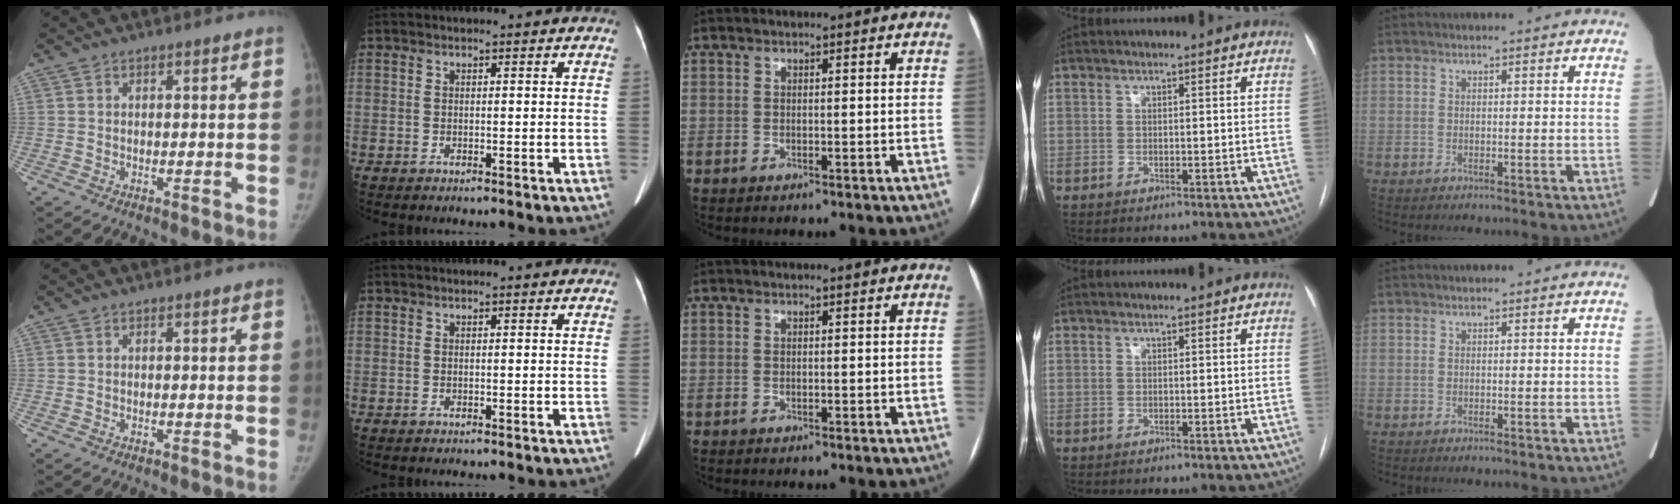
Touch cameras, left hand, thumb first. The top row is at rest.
{}